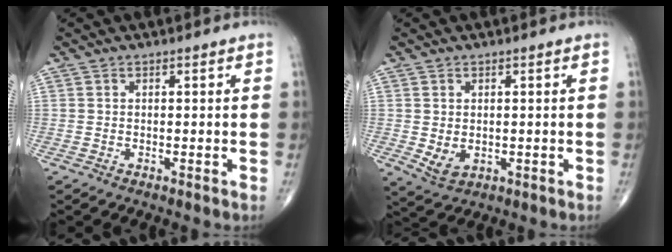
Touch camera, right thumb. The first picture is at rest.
{"total": 3.6, "force": [-0.1, 2.4, 2.7], "torque": [-0.039, -0.005, 0.012]}